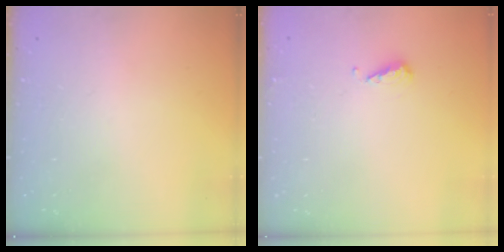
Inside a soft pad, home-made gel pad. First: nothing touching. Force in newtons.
{"total": 3.8, "press": 3.7, "slide": 0.3}